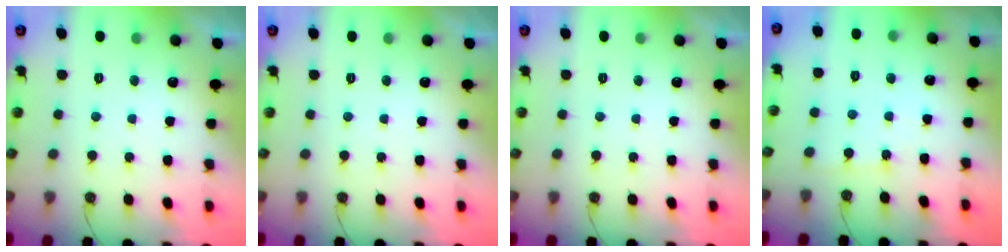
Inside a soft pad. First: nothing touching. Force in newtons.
{"total": 0.0}
{"total": 0.0}
{"total": 2.7, "press": 2.7, "slide": 0.5}